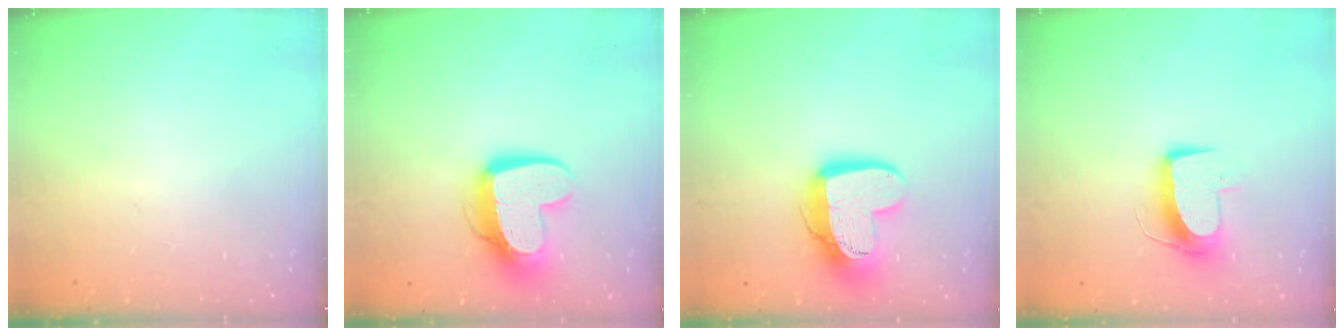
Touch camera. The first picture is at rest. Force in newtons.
{"total": 14.0, "press": 13.9, "slide": 1.3}
{"total": 16.9, "press": 16.9, "slide": 1.4}
{"total": 10.1, "press": 10.1, "slide": 0.6}